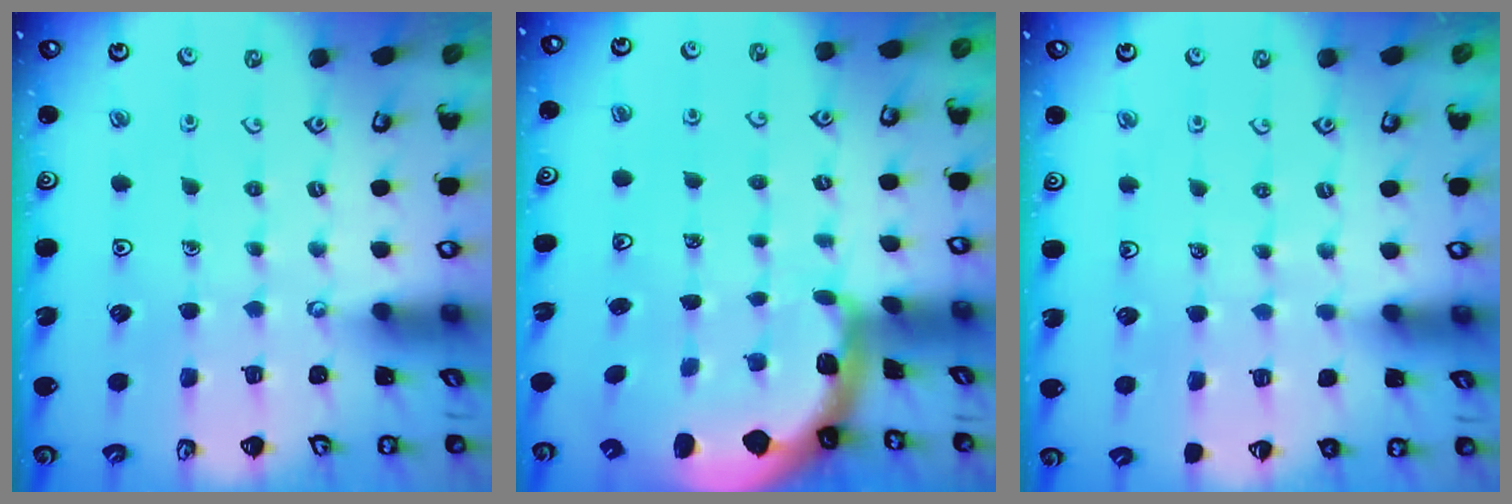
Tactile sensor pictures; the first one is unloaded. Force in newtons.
{"total": 1.9, "press": 1.9, "slide": 0.4}
{"total": 2.1, "press": 2.1, "slide": 0.4}